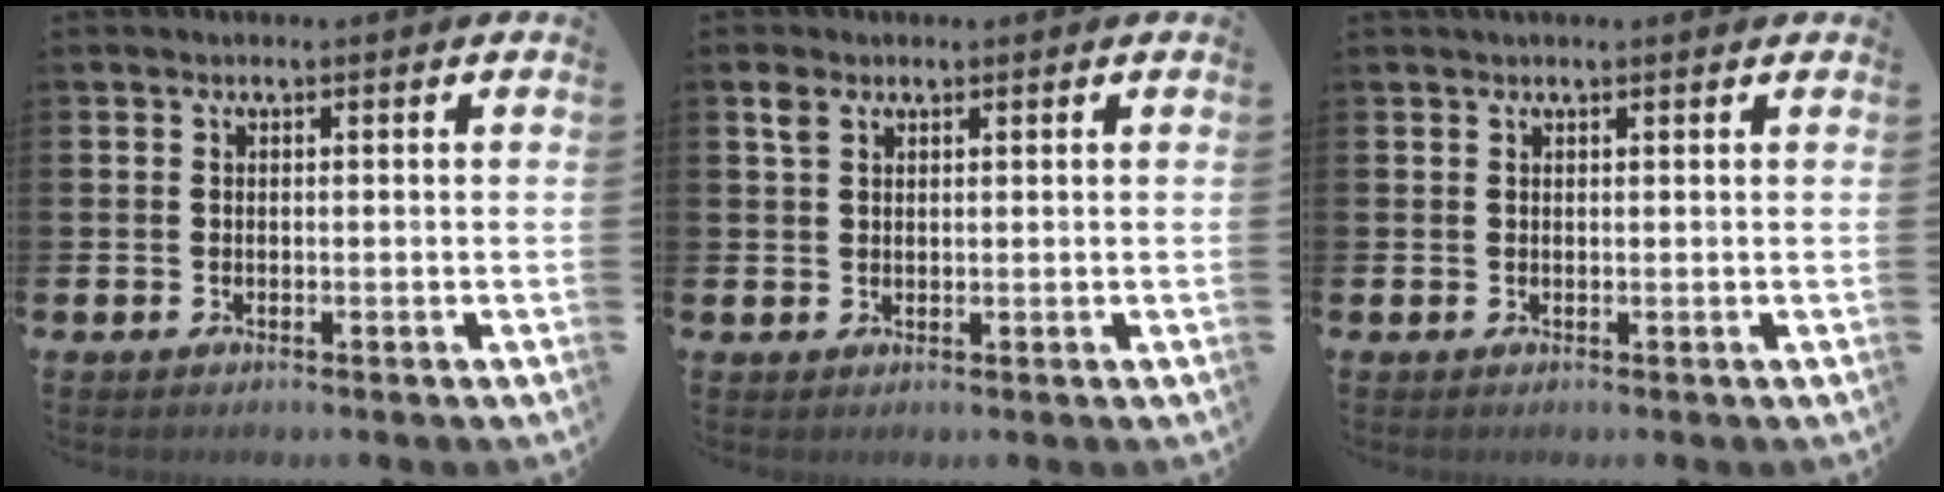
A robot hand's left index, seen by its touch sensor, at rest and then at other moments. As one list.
[{"total": 2.0, "force": [1.5, 1.1, 0.7], "torque": [0.000, -0.002, 0.025]}, {"total": 0.8, "force": [0.8, 0.0, 0.3], "torque": [0.005, -0.003, 0.011]}]